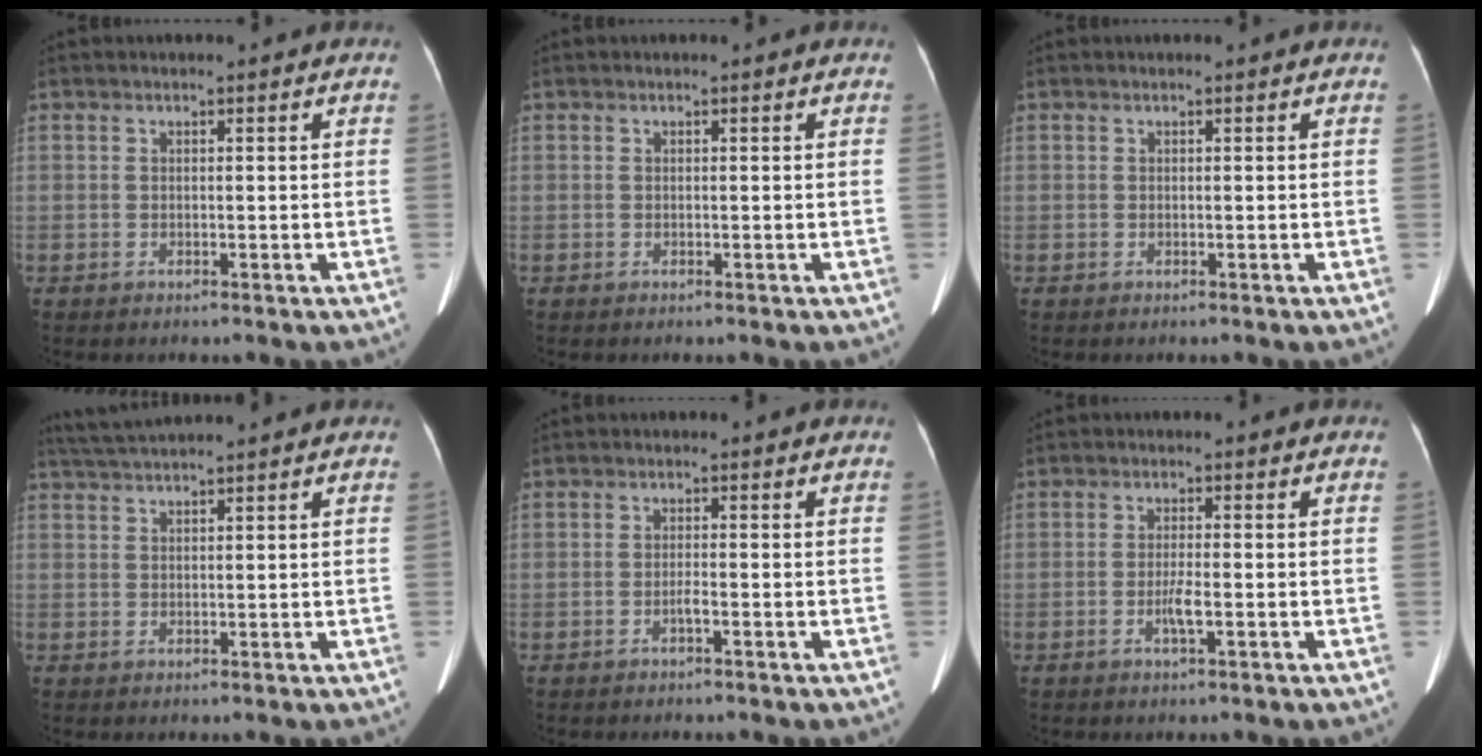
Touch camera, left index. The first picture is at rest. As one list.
[{"total": 0.0}, {"total": 0.0}, {"total": 5.3, "force": [4.8, -0.8, 2.0], "torque": [-0.040, 0.031, 0.089]}, {"total": 1.1, "force": [-0.7, 0.0, 0.9], "torque": [-0.019, 0.001, -0.012]}, {"total": 2.5, "force": [-0.9, 0.1, 2.4], "torque": [-0.048, -0.002, -0.017]}]